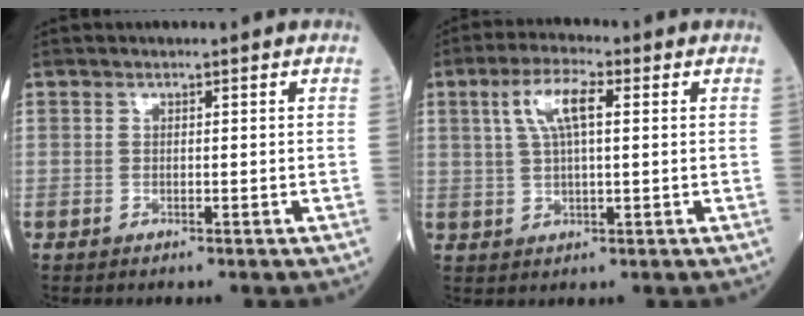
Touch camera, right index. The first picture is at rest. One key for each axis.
{"total": 6.5, "fx": 2.0, "fy": 1.6, "fz": 6.0, "tx": -0.123, "ty": 0.016, "tz": 0.038}